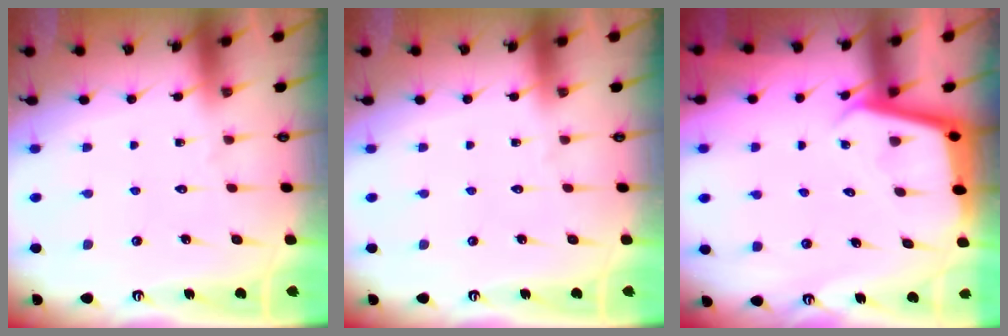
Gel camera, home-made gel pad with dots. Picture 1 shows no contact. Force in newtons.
{"total": 0.0}
{"total": 3.5, "press": 3.5, "slide": 0.3}